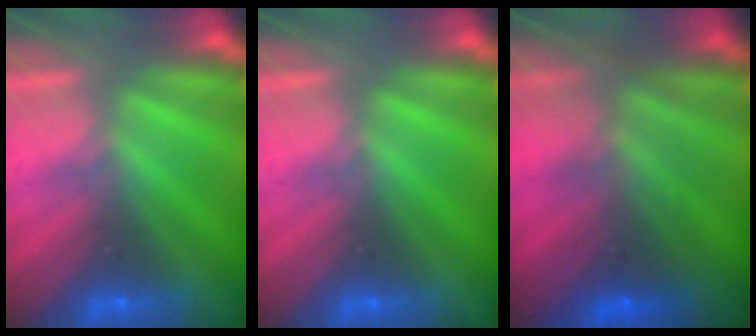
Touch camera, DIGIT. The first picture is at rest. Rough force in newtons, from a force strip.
{"total": 0.0}
{"total": 7.4}